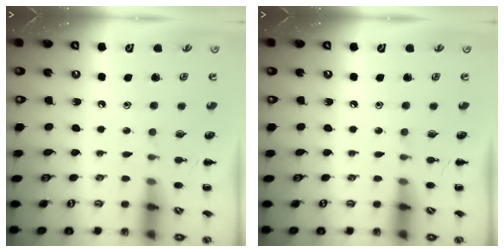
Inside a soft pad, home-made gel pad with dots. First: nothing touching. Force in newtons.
{"total": 0.0}